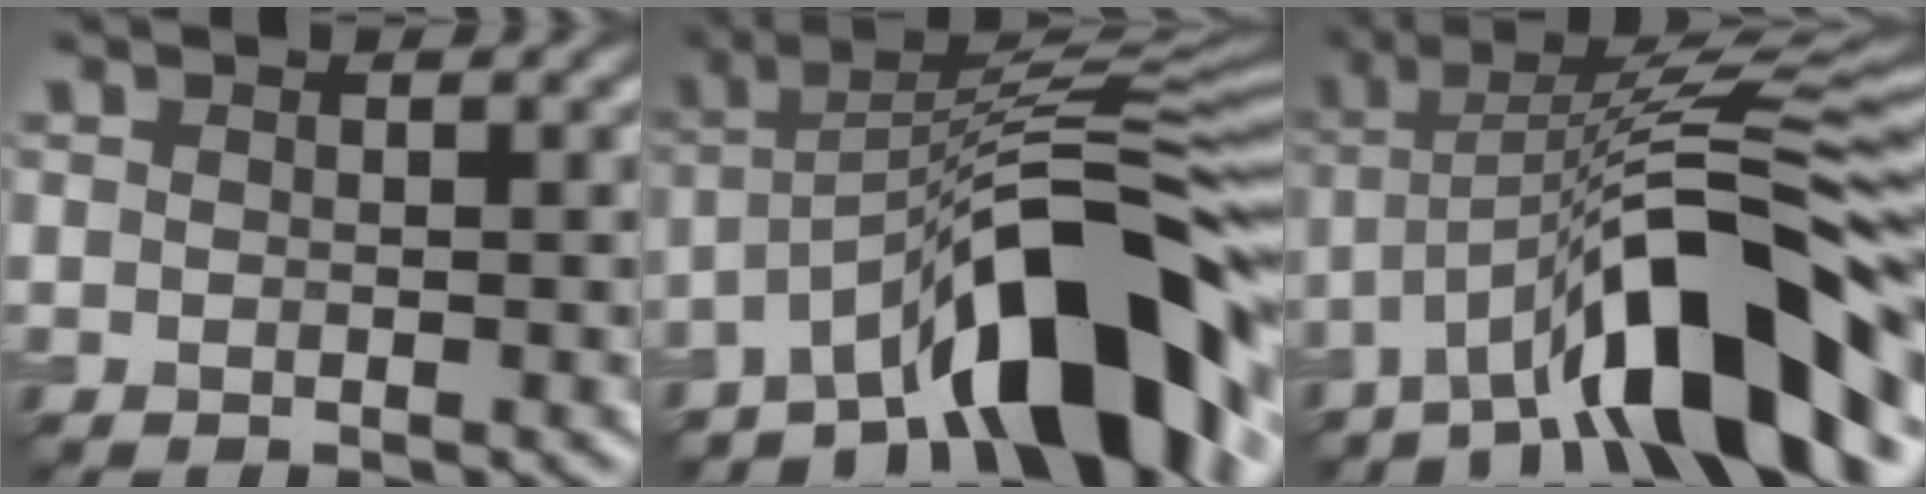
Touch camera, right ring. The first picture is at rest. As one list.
[{"total": 12.0, "force": [-6.8, 3.3, 9.3], "torque": [-0.120, 0.031, -0.111]}, {"total": 11.6, "force": [-5.5, 2.9, 9.8], "torque": [-0.150, 0.028, -0.087]}]